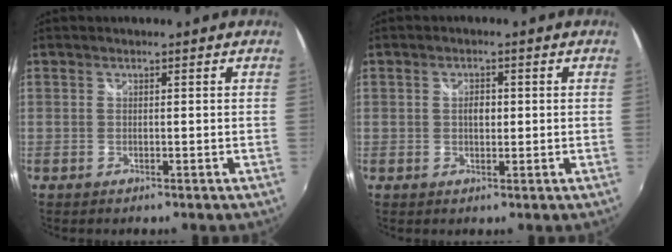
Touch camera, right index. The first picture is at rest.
{"total": 2.3, "force": [0.1, 1.5, 1.7], "torque": [-0.027, 0.005, 0.000]}